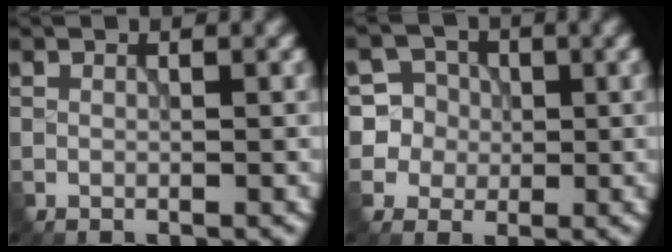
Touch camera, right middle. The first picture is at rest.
{"total": 6.7, "force": [0.8, 6.6, 0.9], "torque": [-0.029, 0.026, 0.011]}